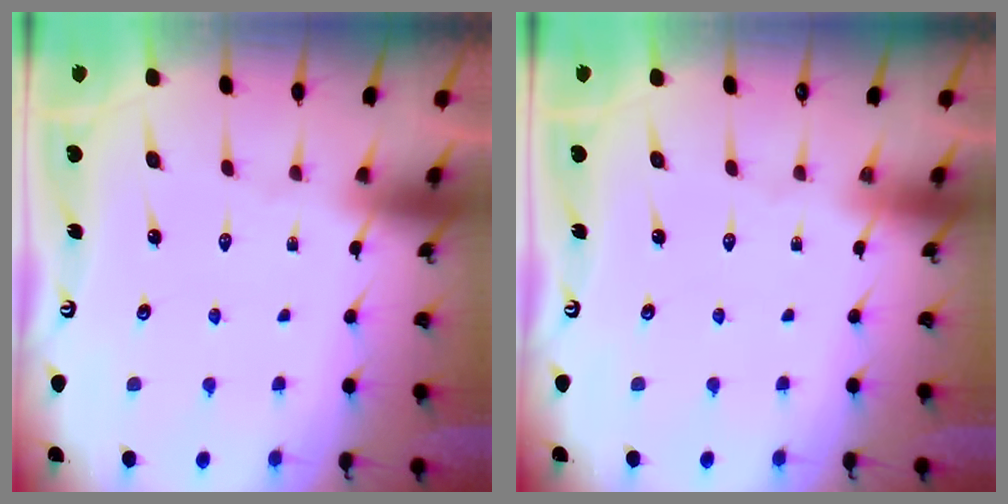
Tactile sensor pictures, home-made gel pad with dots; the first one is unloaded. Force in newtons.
{"total": 0.0}